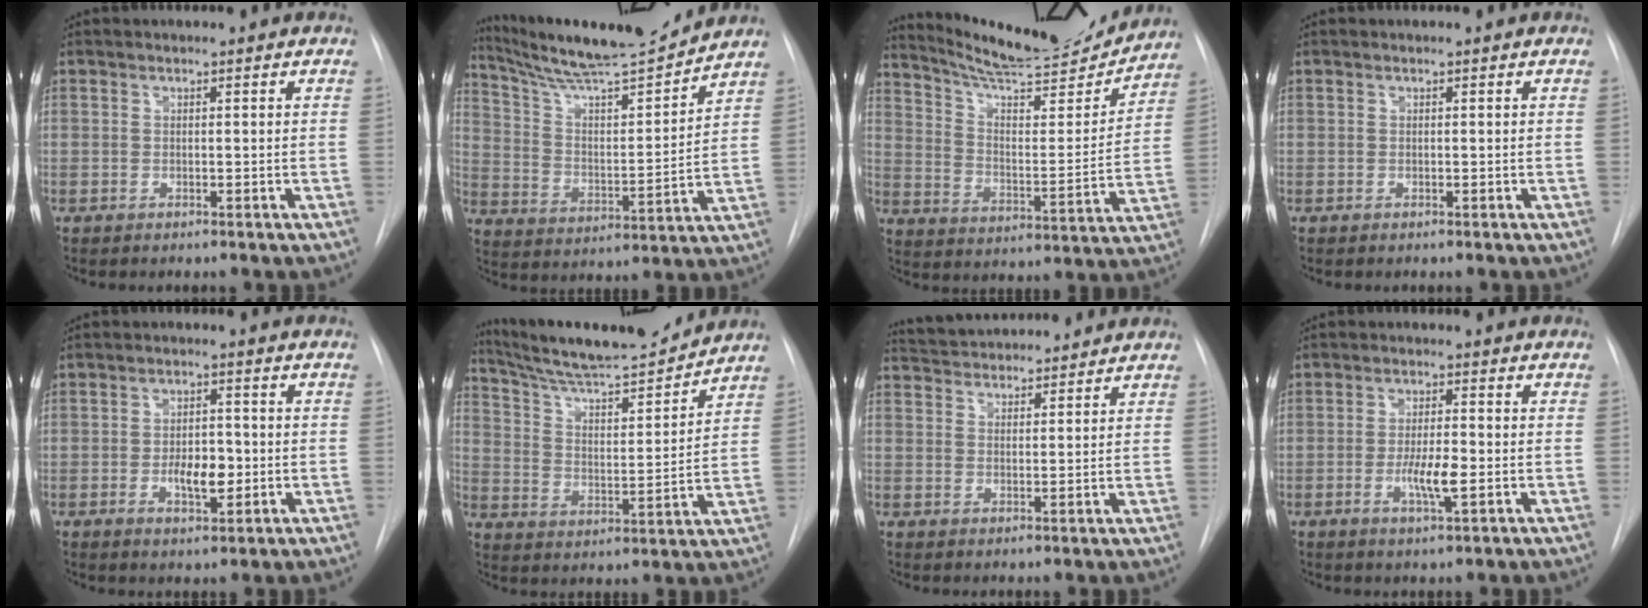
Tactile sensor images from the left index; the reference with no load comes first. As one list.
[{"total": 15.9, "force": [14.9, 0.1, 5.6], "torque": [-0.101, -0.021, 0.247]}, {"total": 19.4, "force": [18.3, 2.0, 6.3], "torque": [-0.103, -0.040, 0.266]}, {"total": 0.0}, {"total": 5.5, "force": [-1.9, 2.4, 4.5], "torque": [-0.074, -0.005, -0.025]}, {"total": 16.6, "force": [15.3, 1.2, 6.1], "torque": [-0.108, -0.011, 0.248]}, {"total": 6.4, "force": [6.2, 0.9, 1.4], "torque": [-0.028, 0.027, 0.097]}, {"total": 5.3, "force": [-2.0, 0.8, 4.9], "torque": [-0.092, -0.011, -0.032]}]